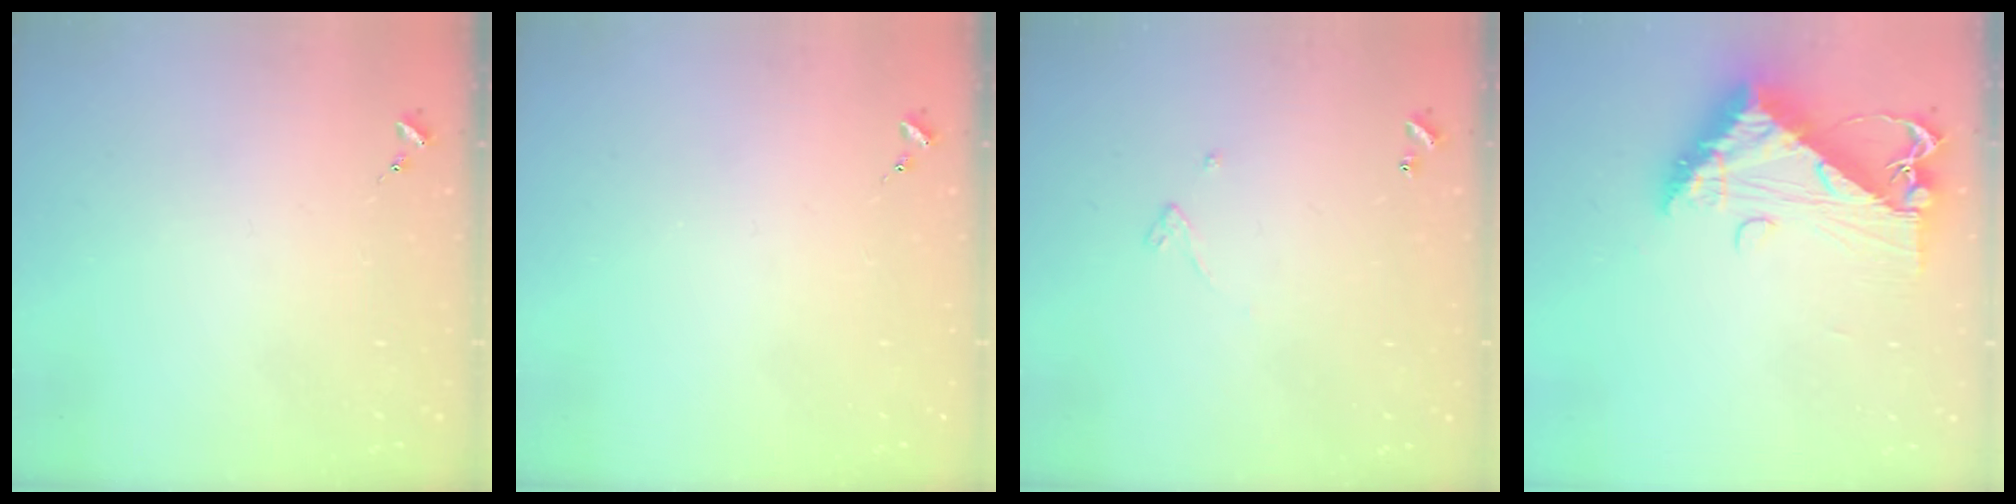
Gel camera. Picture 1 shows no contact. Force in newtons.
{"total": 0.0}
{"total": 2.4, "press": 2.4, "slide": 0.2}
{"total": 12.7, "press": 12.7, "slide": 1.3}